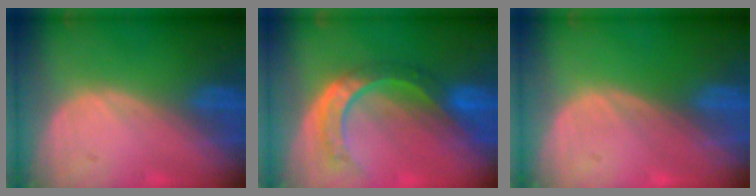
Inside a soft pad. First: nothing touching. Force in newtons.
{"total": 8.7, "press": 7.2, "slide": 4.9}
{"total": 0.0}